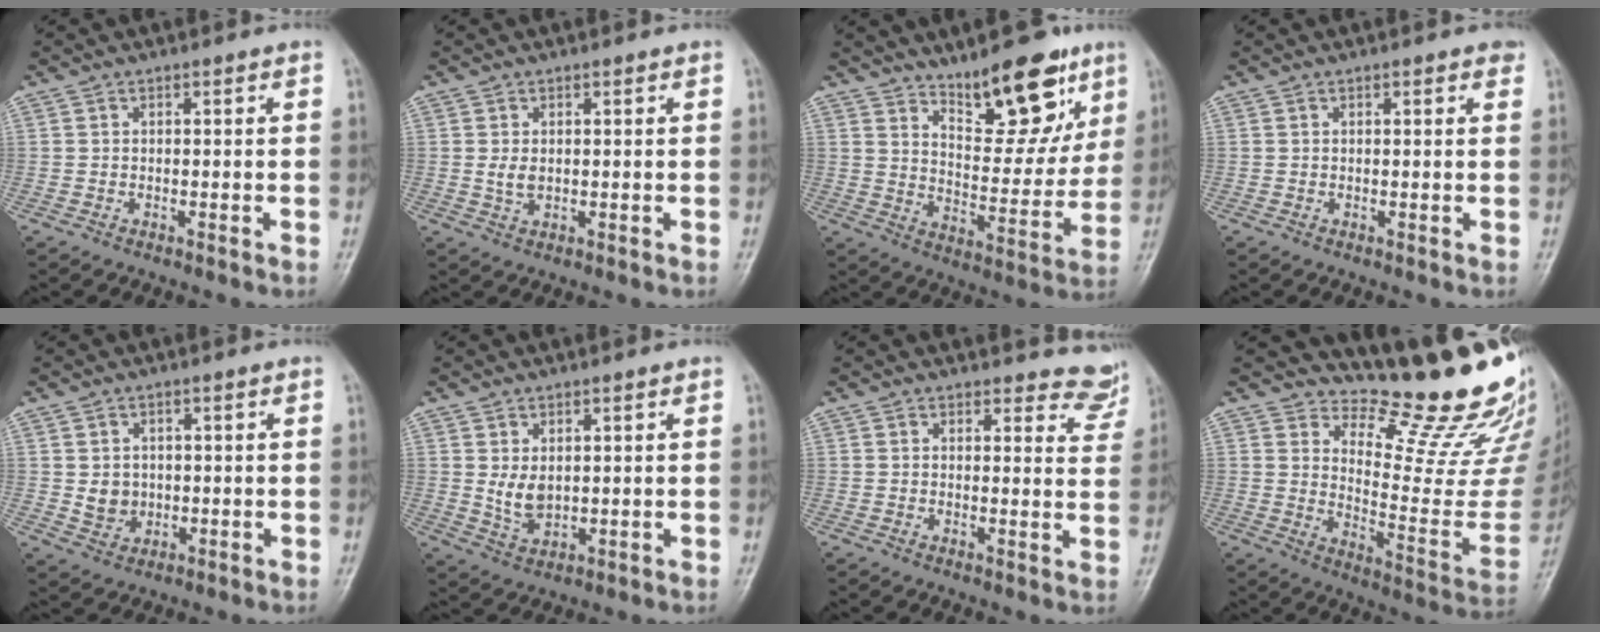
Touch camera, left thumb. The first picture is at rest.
{"total": 2.3, "force": [0.6, 1.4, 1.8], "torque": [-0.029, -0.007, 0.015]}
{"total": 16.4, "force": [10.8, 6.3, 10.6], "torque": [-0.101, -0.070, 0.173]}
{"total": 1.9, "force": [1.4, 0.6, 1.1], "torque": [-0.004, 0.001, 0.013]}
{"total": 3.9, "force": [0.4, 3.4, 1.9], "torque": [-0.017, -0.005, 0.018]}
{"total": 4.6, "force": [1.3, 2.9, 3.3], "torque": [-0.050, -0.019, 0.034]}
{"total": 7.3, "force": [7.0, 2.2, -0.2], "torque": [0.044, -0.051, 0.052]}
{"total": 21.1, "force": [17.5, 5.4, 10.5], "torque": [-0.095, -0.169, 0.237]}